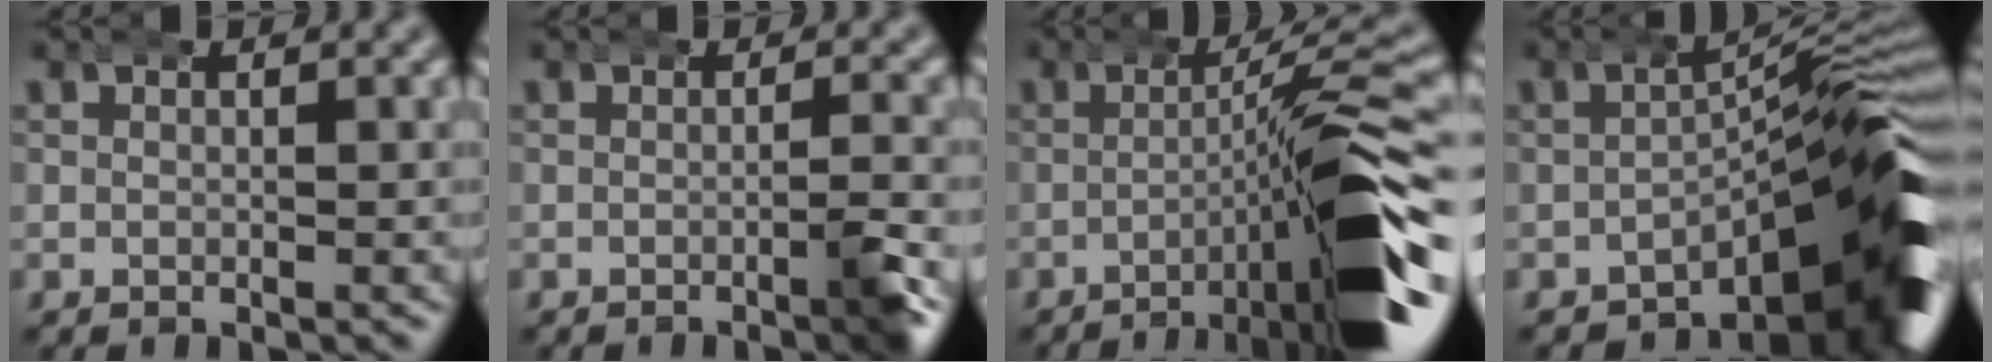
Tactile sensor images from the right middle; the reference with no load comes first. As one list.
[{"total": 2.7, "force": [-1.0, 0.5, 2.5], "torque": [-0.029, 0.005, -0.024]}, {"total": 11.2, "force": [-4.2, 1.3, 10.4], "torque": [-0.138, 0.012, -0.060]}, {"total": 14.8, "force": [-5.9, 5.9, 12.2], "torque": [-0.122, -0.005, -0.081]}]